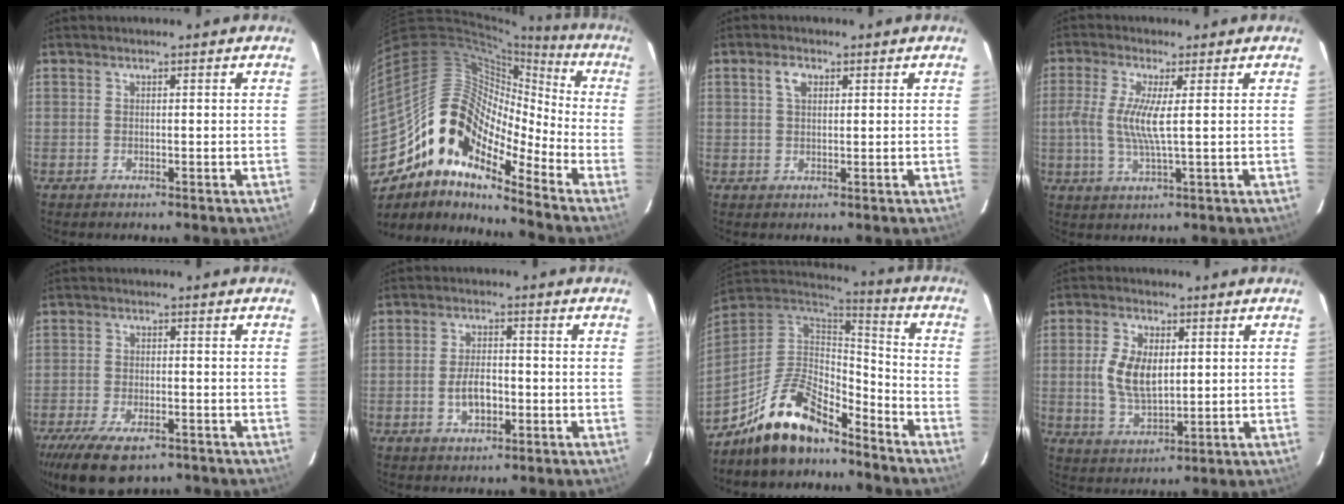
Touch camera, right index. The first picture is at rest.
{"total": 17.0, "force": [-11.0, 7.9, 10.3], "torque": [-0.177, 0.006, -0.227]}
{"total": 2.7, "force": [1.1, 1.6, 1.8], "torque": [-0.034, 0.009, 0.020]}
{"total": 7.1, "force": [0.4, 0.7, 7.0], "torque": [-0.152, -0.004, 0.004]}
{"total": 12.9, "force": [-8.8, 5.4, 7.7], "torque": [-0.177, -0.035, -0.146]}
{"total": 5.4, "force": [-1.5, 2.9, 4.3], "torque": [-0.087, 0.002, -0.021]}
{"total": 15.6, "force": [-12.1, 5.5, 8.2], "torque": [-0.178, 0.011, -0.219]}
{"total": 9.1, "force": [1.0, 5.0, 7.5], "torque": [-0.152, 0.002, 0.025]}